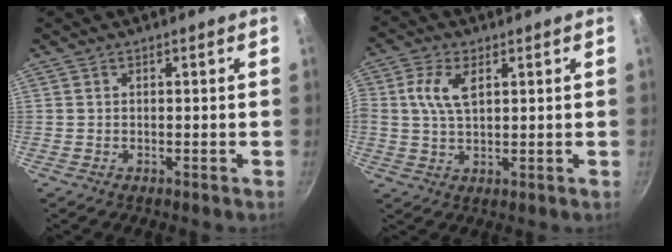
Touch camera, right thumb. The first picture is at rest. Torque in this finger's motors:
{"motor_torque": [0.04, 0.07, 0.03, 0.03, 0.09]}